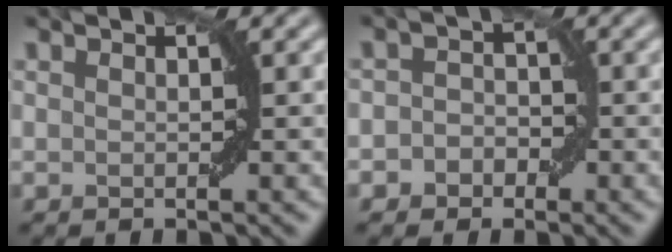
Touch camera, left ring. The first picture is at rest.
{"total": 2.2, "force": [-0.9, 1.8, 0.7], "torque": [0.013, 0.005, -0.020]}